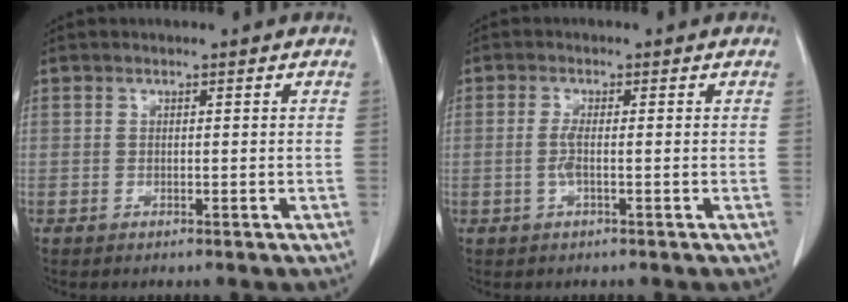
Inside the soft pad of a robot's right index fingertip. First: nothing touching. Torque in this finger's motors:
{"motor_torque": [-0.06, 0.11, -0.01, 0.00]}